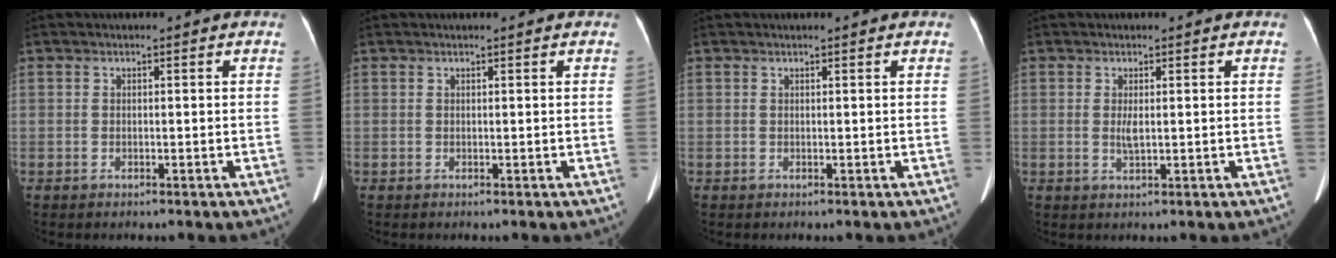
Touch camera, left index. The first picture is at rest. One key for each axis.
{"total": 1.0, "fx": 0.8, "fy": 0.0, "fz": 0.5, "tx": -0.006, "ty": 0.011, "tz": 0.013}
{"total": 1.3, "fx": 1.1, "fy": 0.1, "fz": 0.7, "tx": -0.008, "ty": 0.013, "tz": 0.015}
{"total": 1.6, "fx": 0.2, "fy": 0.3, "fz": 1.6, "tx": -0.035, "ty": -0.003, "tz": 0.005}